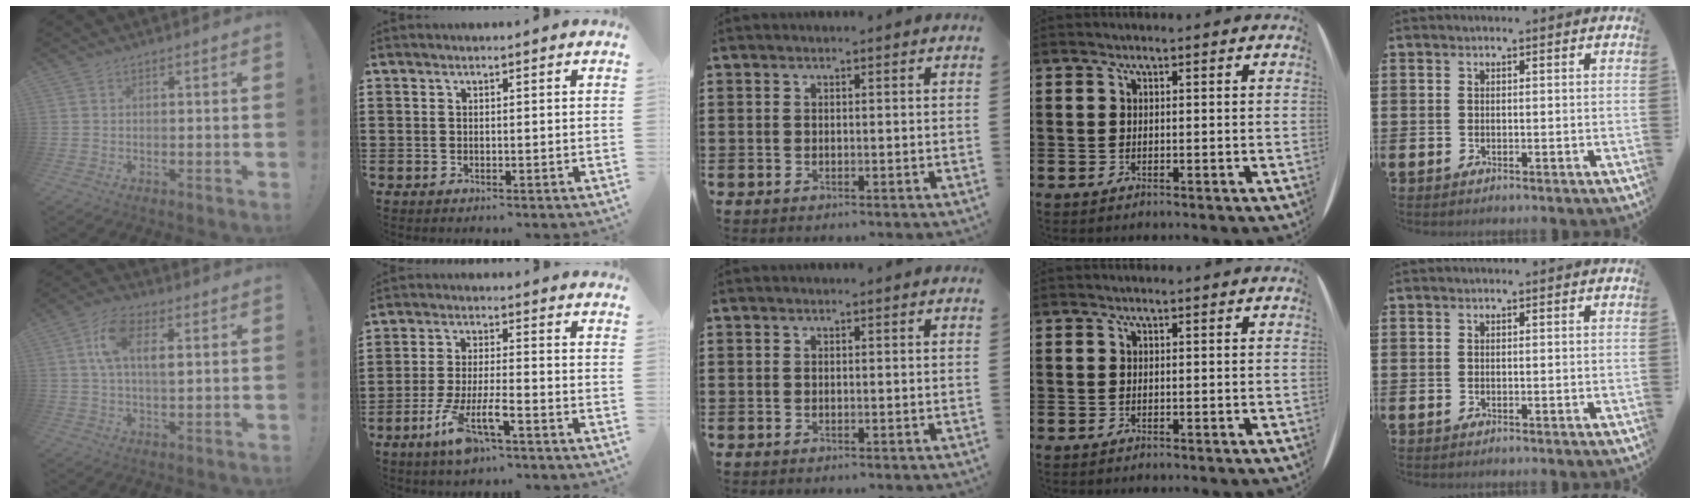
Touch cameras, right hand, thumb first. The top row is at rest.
{"thumb": {"total": 10.4, "force": [3.1, 5.2, 8.4], "torque": [-0.153, 0.000, 0.054]}, "index": {"total": 7.7, "force": [-4.6, 1.4, 6.0], "torque": [-0.128, -0.013, -0.087]}}